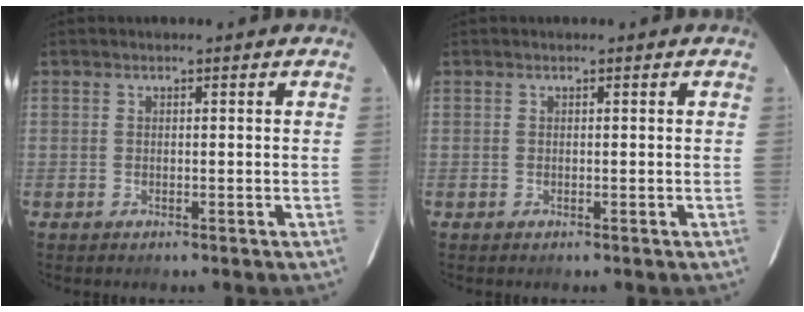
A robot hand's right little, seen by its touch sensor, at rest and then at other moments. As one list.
[{"total": 0.0}]